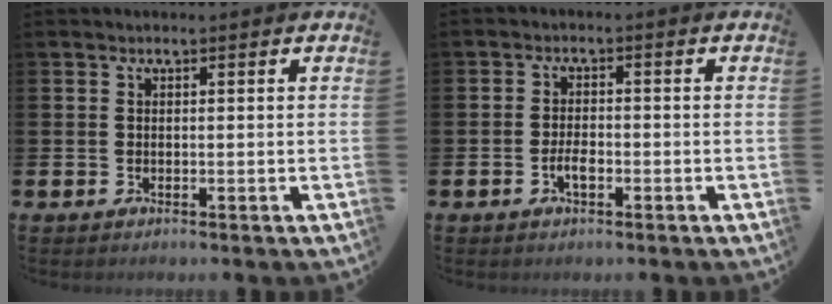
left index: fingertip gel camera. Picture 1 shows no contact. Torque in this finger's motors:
{"motor_torque": [0.35, 0.32, 0.03, 0.07]}